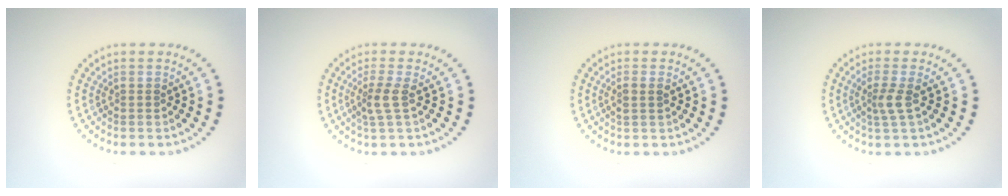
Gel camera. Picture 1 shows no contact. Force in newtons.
{"total": 2.0, "press": 1.6, "slide": 1.3}
{"total": 1.1, "press": 1.1, "slide": 0.4}
{"total": 2.0, "press": 1.5, "slide": 1.3}